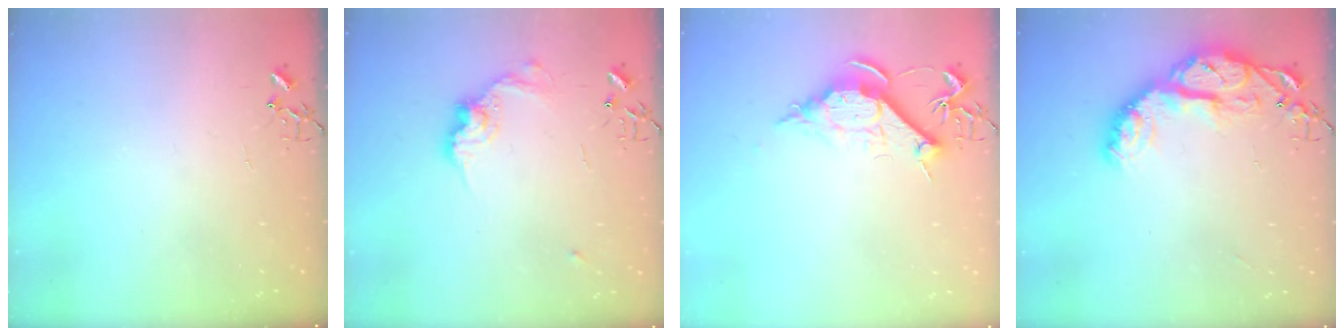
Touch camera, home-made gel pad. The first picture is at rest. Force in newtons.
{"total": 11.8, "press": 11.8, "slide": 0.6}
{"total": 10.2, "press": 10.2, "slide": 1.0}
{"total": 14.9, "press": 14.8, "slide": 1.5}